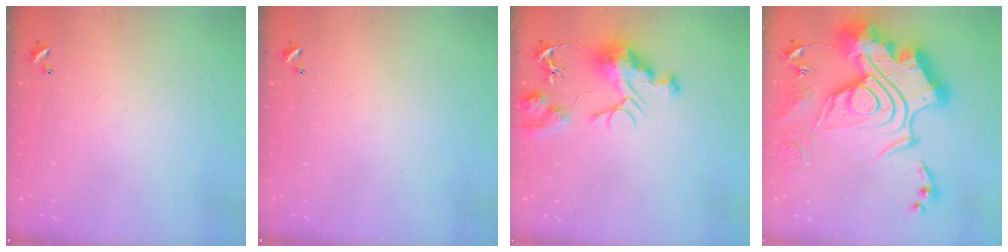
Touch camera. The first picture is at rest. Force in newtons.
{"total": 0.0}
{"total": 12.3, "press": 12.3, "slide": 1.1}
{"total": 1.1, "press": 1.1, "slide": 0.0}